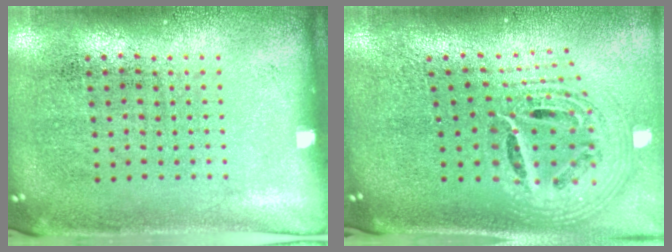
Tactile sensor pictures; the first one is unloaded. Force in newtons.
{"total": 2.5, "press": 1.8, "slide": 1.8}